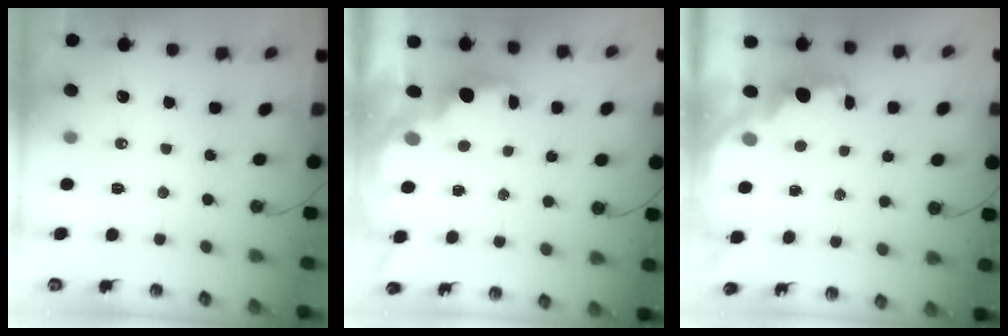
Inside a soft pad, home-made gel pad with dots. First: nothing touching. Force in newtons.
{"total": 2.2, "press": 2.0, "slide": 0.8}
{"total": 1.9, "press": 1.9, "slide": 0.5}